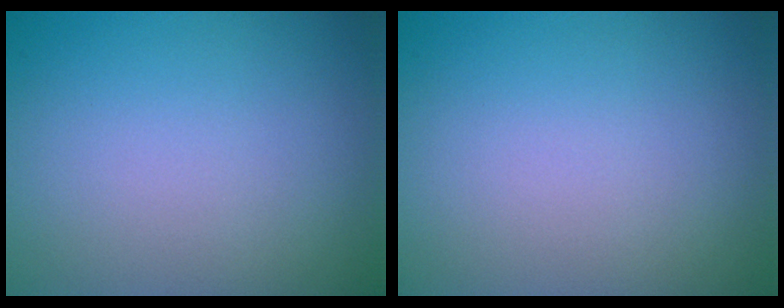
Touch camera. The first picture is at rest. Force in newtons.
{"total": 0.0}